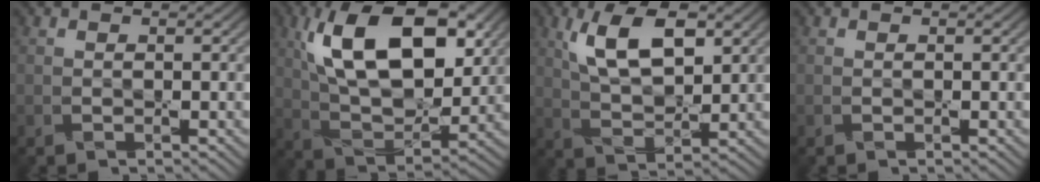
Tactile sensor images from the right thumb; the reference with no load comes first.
{"total": 15.1, "force": [5.5, 7.8, 11.7], "torque": [-0.219, 0.005, 0.099]}
{"total": 8.8, "force": [3.6, 3.9, 6.9], "torque": [-0.138, 0.003, 0.069]}
{"total": 0.0}